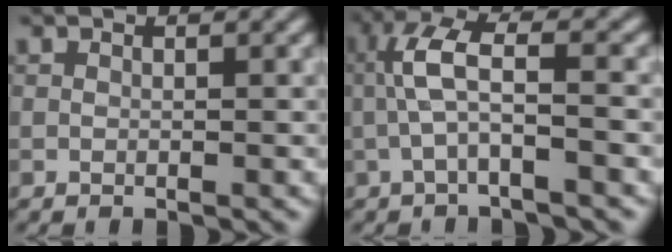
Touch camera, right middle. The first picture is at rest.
{"total": 4.1, "force": [-0.8, 0.7, 3.9], "torque": [-0.087, 0.024, -0.016]}